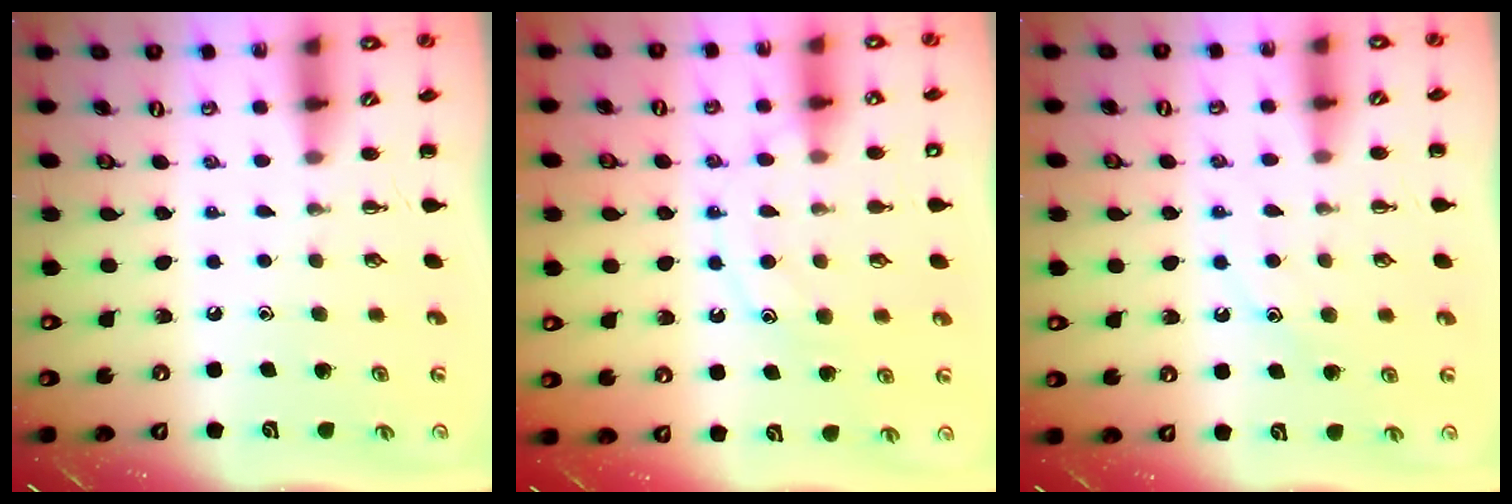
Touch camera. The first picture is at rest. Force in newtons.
{"total": 11.9, "press": 11.9, "slide": 0.7}
{"total": 9.9, "press": 9.8, "slide": 1.1}